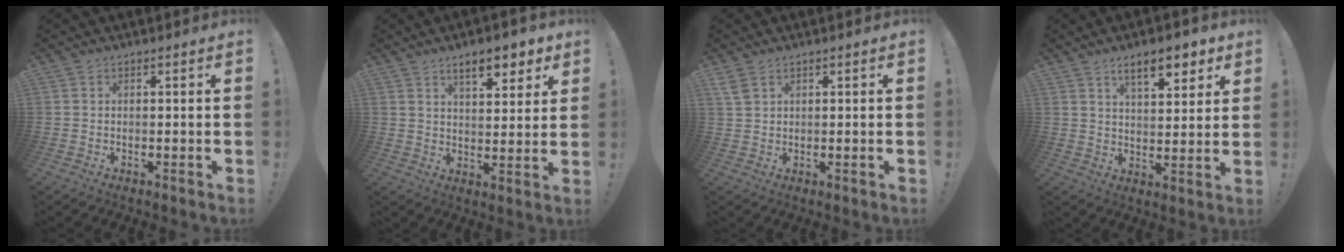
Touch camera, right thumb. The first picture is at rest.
{"total": 8.8, "force": [5.7, 3.0, 6.0], "torque": [-0.076, -0.027, 0.094]}
{"total": 3.0, "force": [1.8, 1.5, 1.8], "torque": [-0.044, 0.001, 0.039]}
{"total": 9.7, "force": [6.0, 3.3, 6.9], "torque": [-0.099, -0.025, 0.102]}